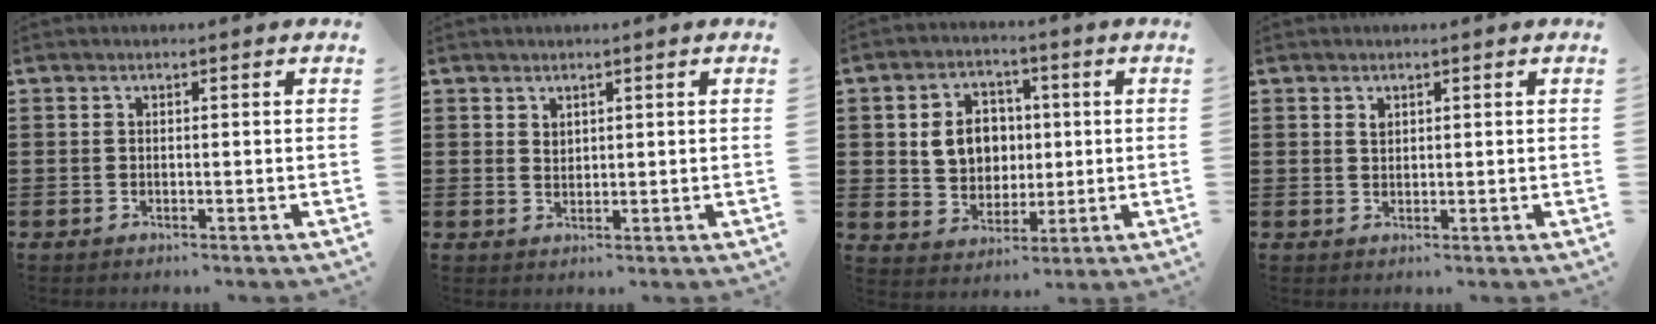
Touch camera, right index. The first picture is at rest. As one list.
[{"total": 1.5, "force": [1.3, 0.7, 0.2], "torque": [-0.004, 0.002, 0.025]}, {"total": 7.3, "force": [1.0, 6.2, 3.7], "torque": [-0.078, 0.015, 0.015]}, {"total": 1.0, "force": [0.6, 0.6, 0.5], "torque": [-0.011, 0.004, 0.011]}]